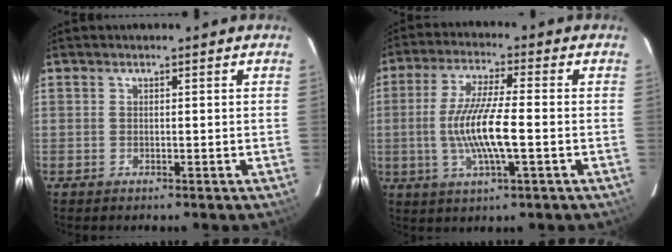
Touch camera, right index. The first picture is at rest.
{"total": 11.2, "force": [-1.9, 1.4, 11.0], "torque": [-0.214, -0.006, -0.036]}